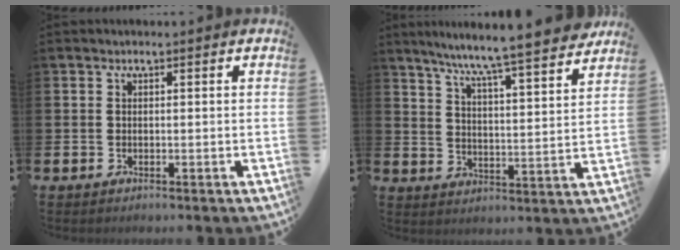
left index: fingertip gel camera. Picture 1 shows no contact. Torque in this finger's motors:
{"motor_torque": [0.32, -0.54, 1.05, 0.21]}